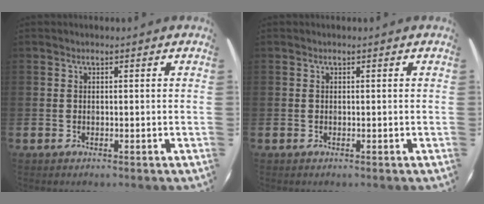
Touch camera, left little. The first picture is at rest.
{"total": 0.0}